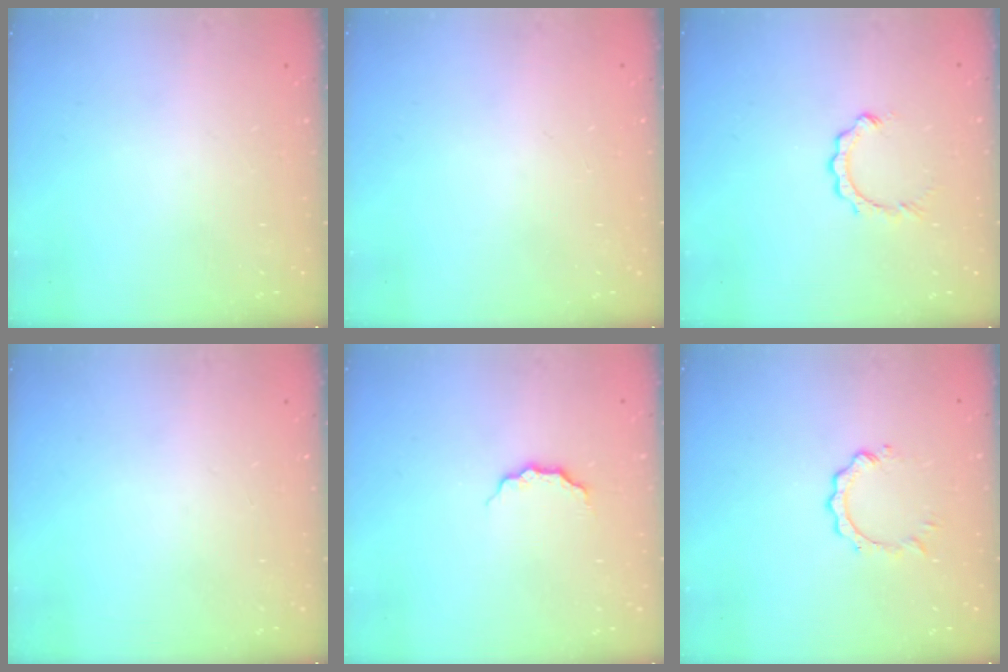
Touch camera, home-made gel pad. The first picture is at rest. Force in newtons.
{"total": 1.4, "press": 1.4, "slide": 0.1}
{"total": 2.9, "press": 2.9, "slide": 0.3}
{"total": 0.0}
{"total": 2.7, "press": 2.6, "slide": 0.3}
{"total": 2.8, "press": 2.8, "slide": 0.4}